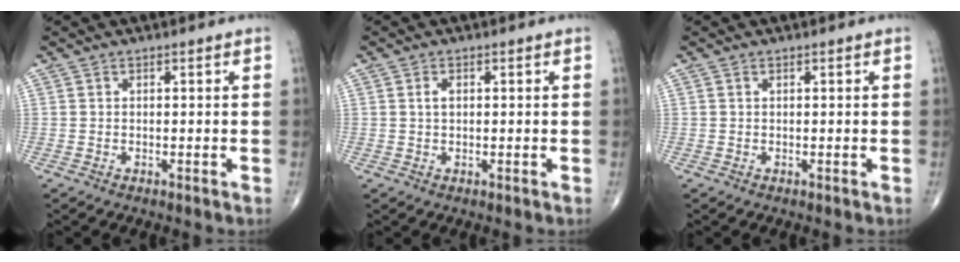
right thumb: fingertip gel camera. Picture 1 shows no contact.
{"total": 1.5, "force": [0.4, 0.9, 1.2], "torque": [-0.022, 0.002, 0.005]}
{"total": 0.0}